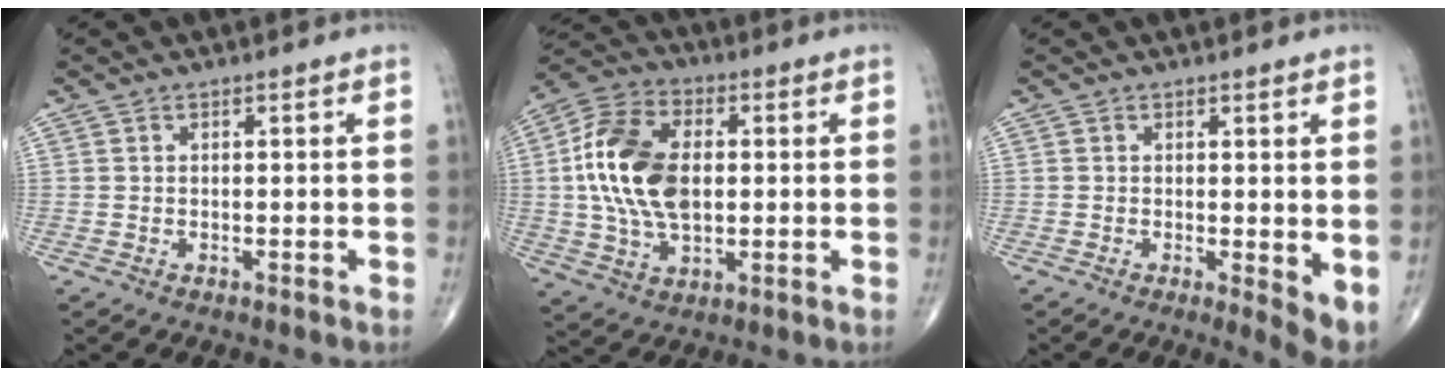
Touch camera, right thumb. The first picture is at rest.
{"total": 17.1, "force": [1.1, 10.3, 13.6], "torque": [-0.264, 0.011, 0.019]}
{"total": 4.3, "force": [0.1, 1.4, 4.0], "torque": [-0.058, -0.013, 0.001]}